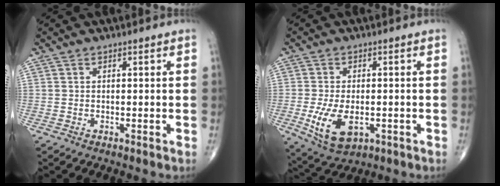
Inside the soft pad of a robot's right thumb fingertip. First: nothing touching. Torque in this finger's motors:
{"motor_torque": [0.05, 0.31, 0.53, 0.27, 0.30]}